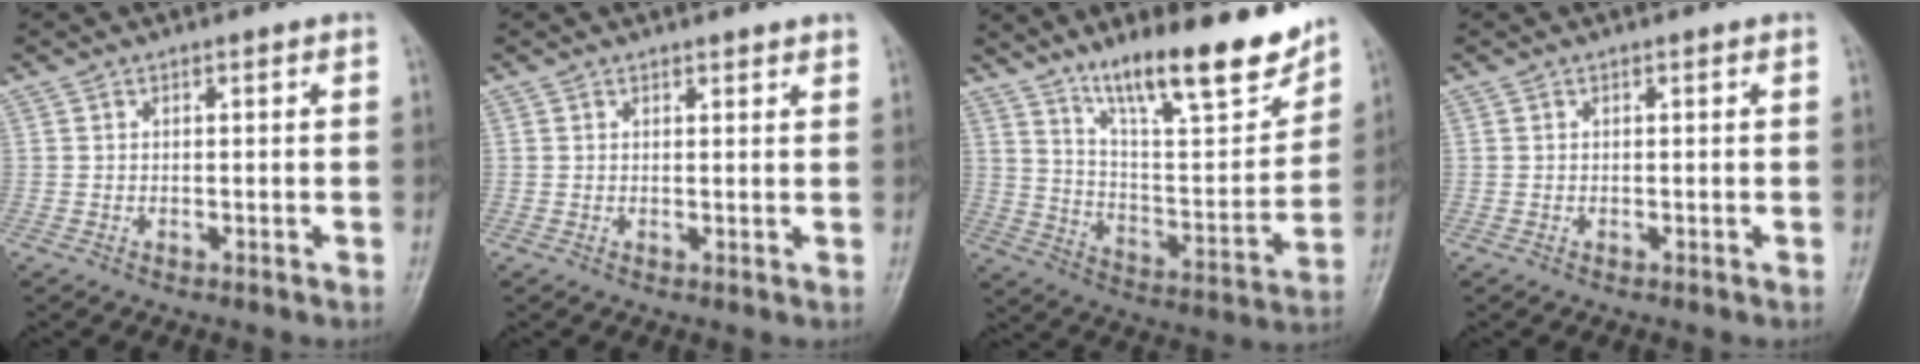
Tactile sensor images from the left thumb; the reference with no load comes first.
{"total": 1.8, "force": [1.6, 0.4, 0.6], "torque": [0.001, -0.004, 0.020]}
{"total": 19.6, "force": [14.3, 4.4, 12.7], "torque": [-0.161, -0.082, 0.240]}
{"total": 0.0}